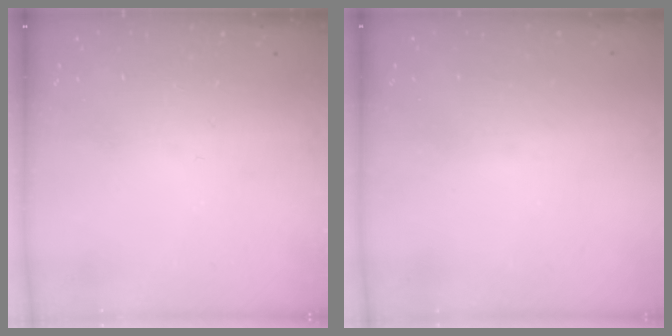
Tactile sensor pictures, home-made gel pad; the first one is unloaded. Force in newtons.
{"total": 0.9, "press": 0.9, "slide": 0.1}